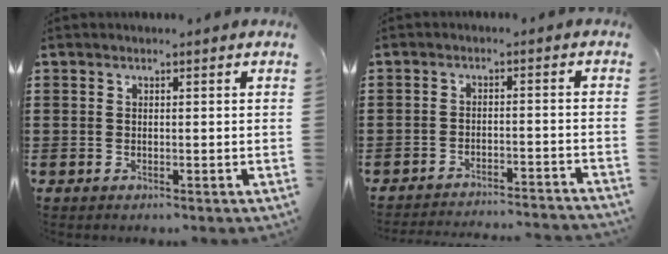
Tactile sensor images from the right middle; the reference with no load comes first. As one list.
[{"total": 3.1, "force": [-3.1, -0.2, 0.3], "torque": [-0.009, 0.001, -0.065]}]